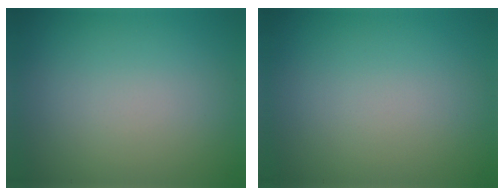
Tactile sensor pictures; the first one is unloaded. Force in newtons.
{"total": 0.0}